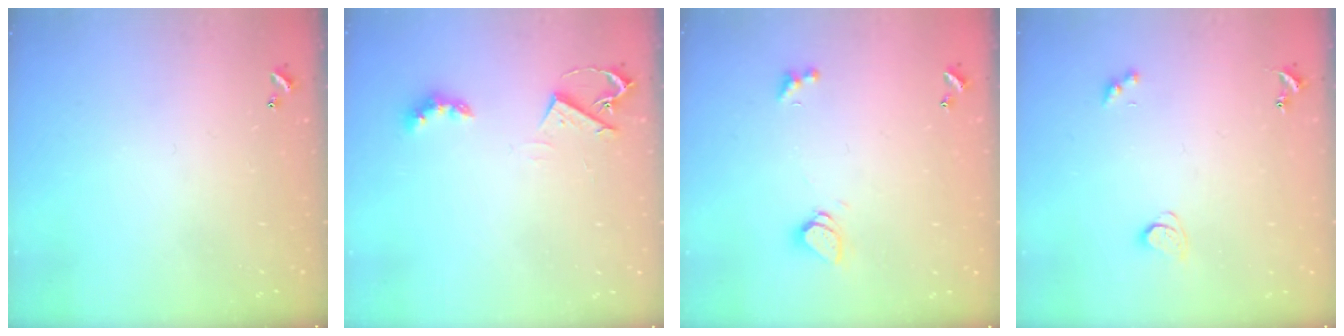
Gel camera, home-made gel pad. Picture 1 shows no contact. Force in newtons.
{"total": 4.6, "press": 4.5, "slide": 0.6}
{"total": 1.6, "press": 1.5, "slide": 0.4}
{"total": 2.1, "press": 2.1, "slide": 0.4}